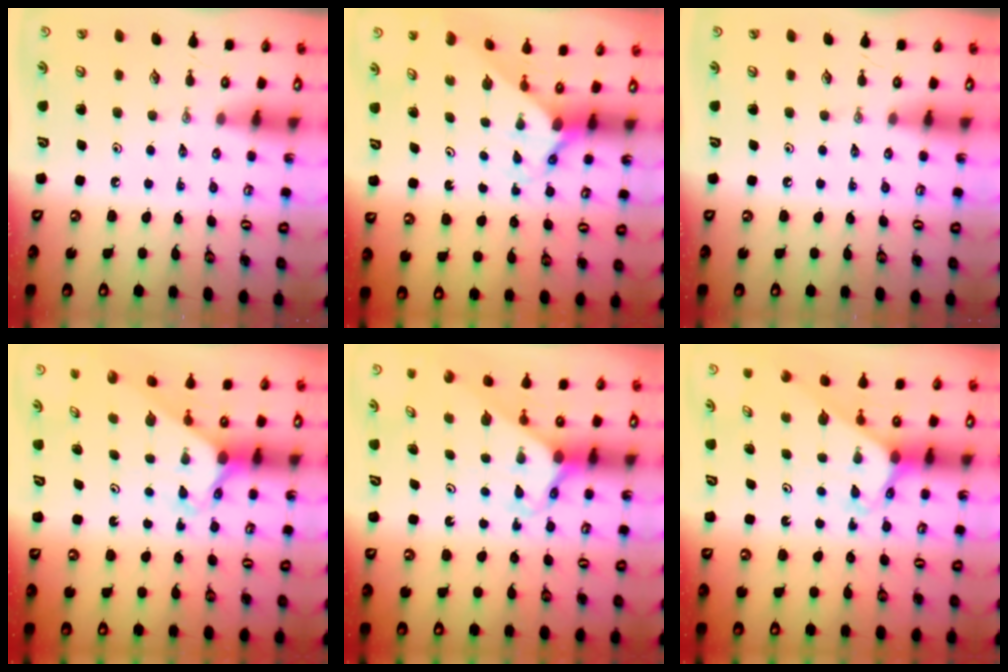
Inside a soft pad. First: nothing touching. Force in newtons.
{"total": 1.7, "press": 1.7, "slide": 0.2}
{"total": 0.0}
{"total": 2.2, "press": 2.2, "slide": 0.1}
{"total": 2.6, "press": 2.6, "slide": 0.1}
{"total": 2.5, "press": 2.5, "slide": 0.2}